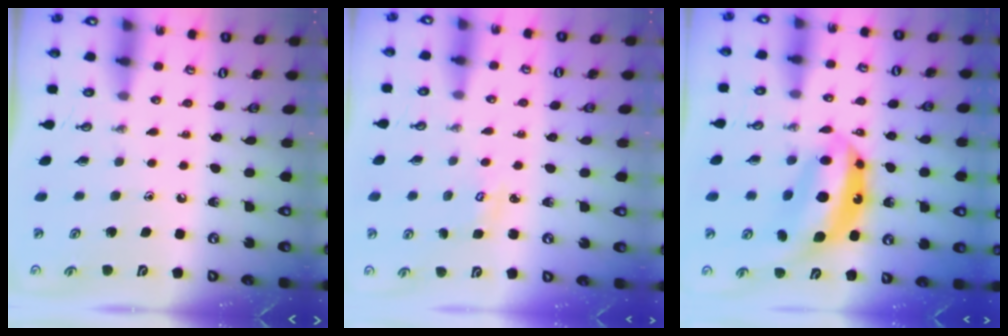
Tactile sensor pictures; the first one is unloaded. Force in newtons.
{"total": 2.5, "press": 2.5, "slide": 0.2}
{"total": 12.3, "press": 12.2, "slide": 1.0}